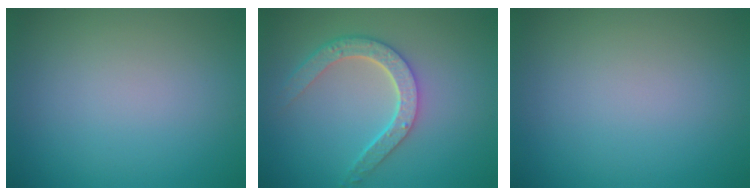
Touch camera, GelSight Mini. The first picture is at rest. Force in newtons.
{"total": 4.4, "press": 3.5, "slide": 2.7}
{"total": 0.0}